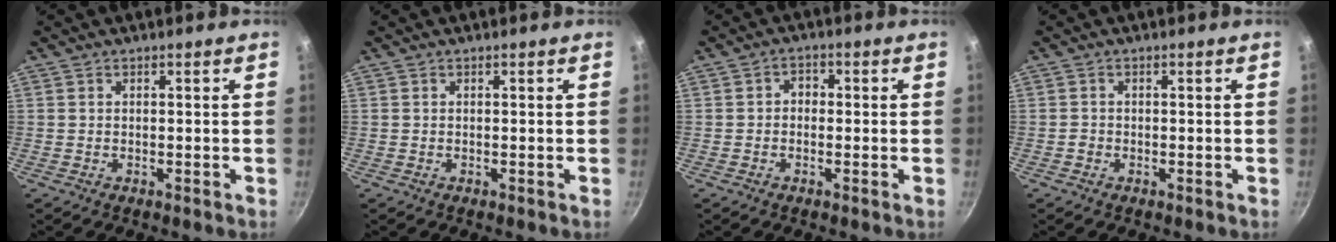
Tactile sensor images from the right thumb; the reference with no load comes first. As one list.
[{"total": 0.0}, {"total": 2.3, "force": [-0.4, 1.9, 1.3], "torque": [-0.011, 0.010, -0.011]}, {"total": 0.9, "force": [-0.4, 0.7, 0.1], "torque": [-0.002, 0.003, -0.009]}]